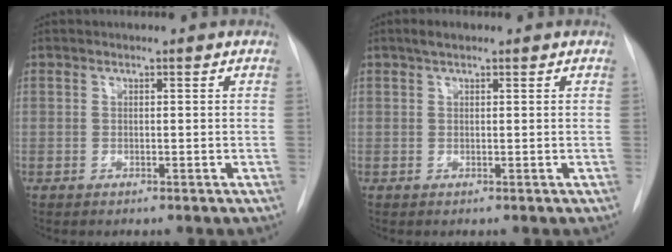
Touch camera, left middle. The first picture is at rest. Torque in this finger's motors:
{"motor_torque": [0.38, -0.35, -0.04, 0.00]}